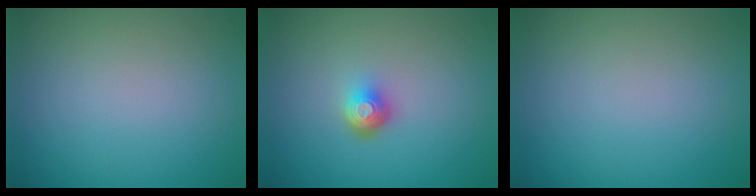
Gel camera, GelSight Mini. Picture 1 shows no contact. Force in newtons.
{"total": 2.0, "press": 1.4, "slide": 1.4}
{"total": 0.0}